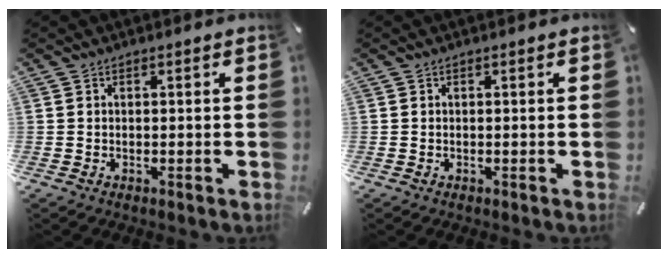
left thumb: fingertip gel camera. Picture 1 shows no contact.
{"total": 0.0}